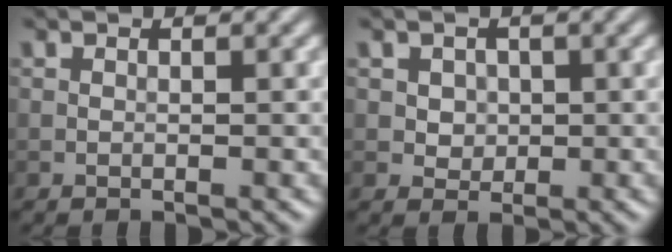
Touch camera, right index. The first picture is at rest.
{"total": 2.0, "force": [0.5, 1.7, 0.9], "torque": [-0.016, 0.002, 0.018]}